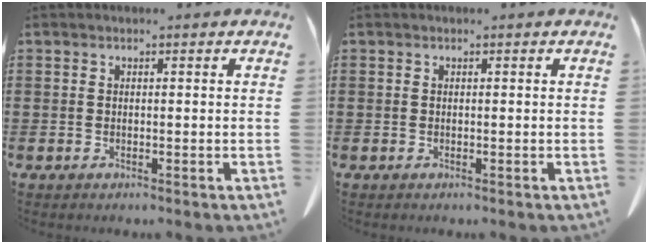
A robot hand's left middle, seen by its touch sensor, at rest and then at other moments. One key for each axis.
{"total": 0.0}